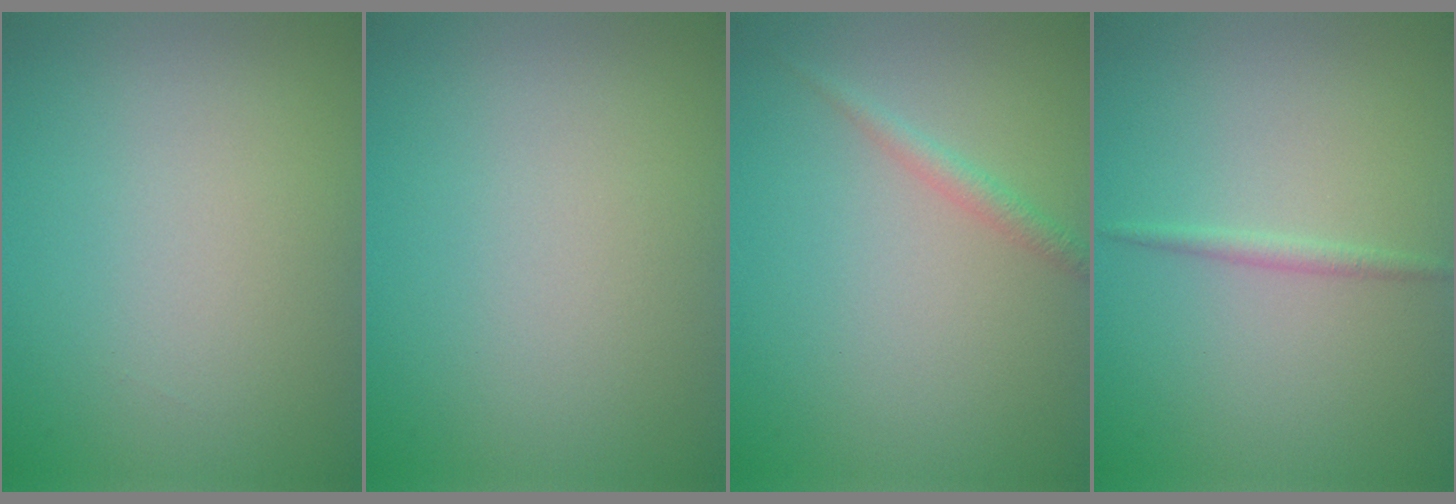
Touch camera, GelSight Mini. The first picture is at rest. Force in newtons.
{"total": 0.0}
{"total": 1.4, "press": 1.4, "slide": 0.0}
{"total": 1.0, "press": 1.0, "slide": 0.0}